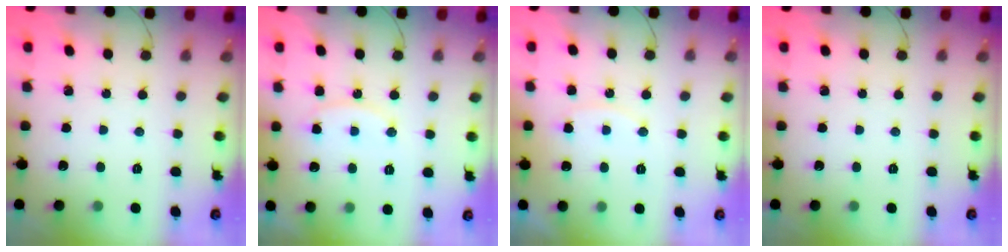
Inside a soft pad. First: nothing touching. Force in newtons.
{"total": 10.2, "press": 10.2, "slide": 0.8}
{"total": 6.7, "press": 6.7, "slide": 0.6}
{"total": 0.0}